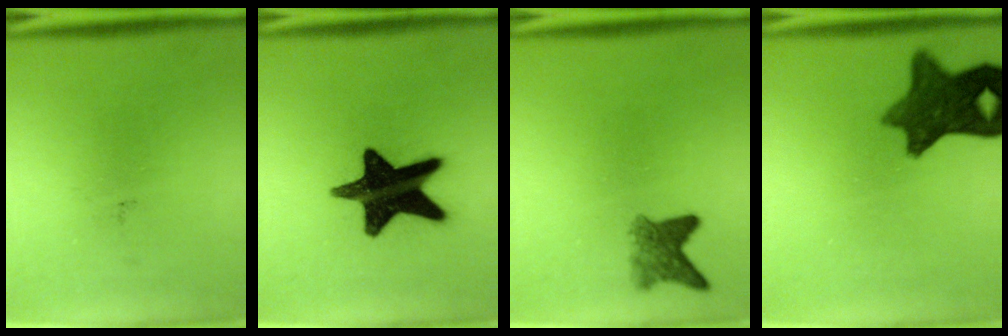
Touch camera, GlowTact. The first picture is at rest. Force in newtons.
{"total": 17.9}
{"total": 3.7}
{"total": 10.8}